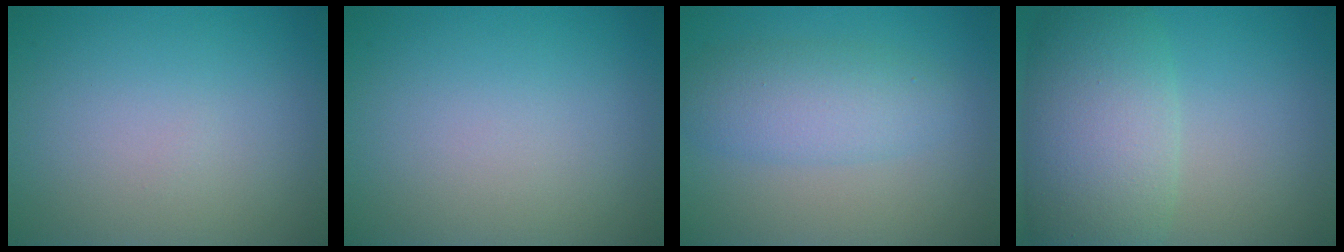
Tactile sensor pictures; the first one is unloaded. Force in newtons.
{"total": 0.0}
{"total": 4.2, "press": 4.2, "slide": 0.2}
{"total": 8.4, "press": 8.4, "slide": 0.6}